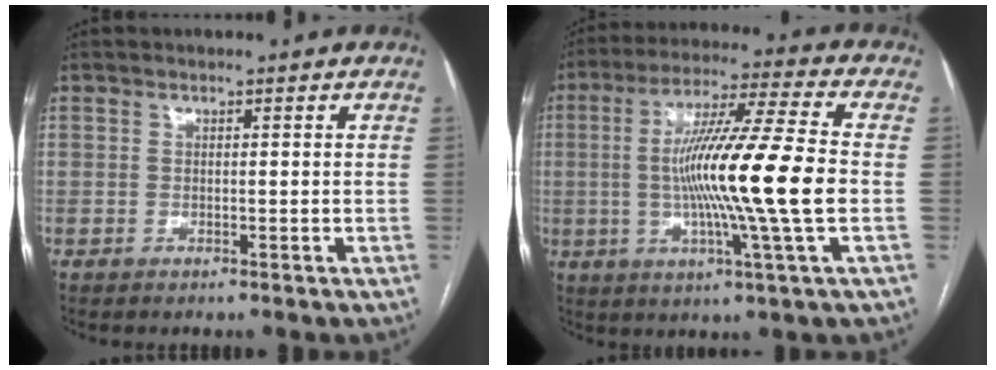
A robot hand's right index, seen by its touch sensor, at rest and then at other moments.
{"total": 17.0, "force": [-1.3, -1.0, 17.0], "torque": [-0.301, -0.006, -0.030]}